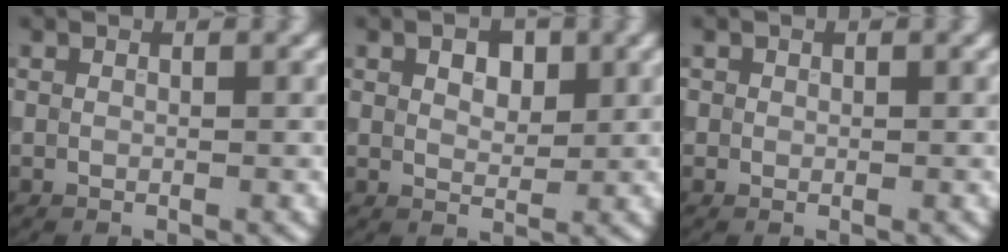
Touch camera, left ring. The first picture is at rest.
{"total": 3.0, "force": [1.4, 1.7, 2.0], "torque": [-0.030, 0.002, 0.023]}
{"total": 0.6, "force": [0.1, 0.5, 0.0], "torque": [0.006, -0.002, -0.001]}